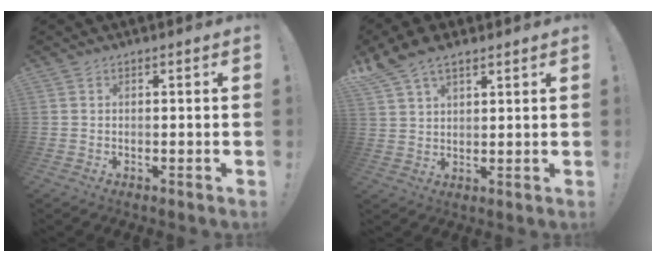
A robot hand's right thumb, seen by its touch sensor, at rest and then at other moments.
{"total": 7.6, "force": [5.4, 3.6, 3.9], "torque": [-0.081, -0.018, 0.109]}